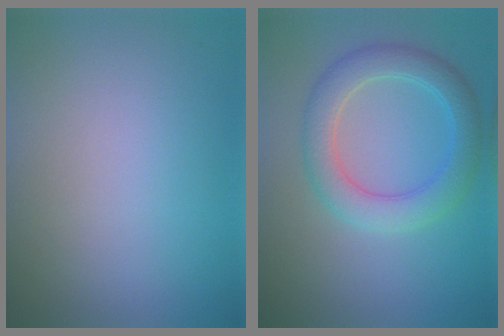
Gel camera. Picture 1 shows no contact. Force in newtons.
{"total": 4.4, "press": 4.4, "slide": 0.4}